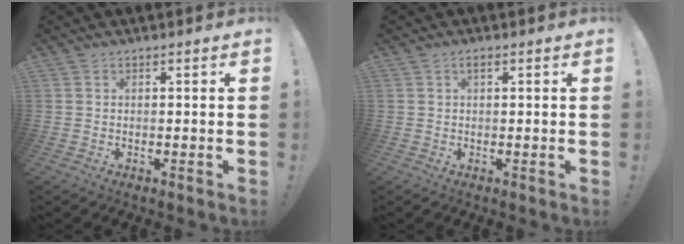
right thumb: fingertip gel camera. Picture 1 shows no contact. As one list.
[{"total": 1.4, "force": [0.5, 0.5, 1.1], "torque": [-0.018, 0.000, 0.008]}]